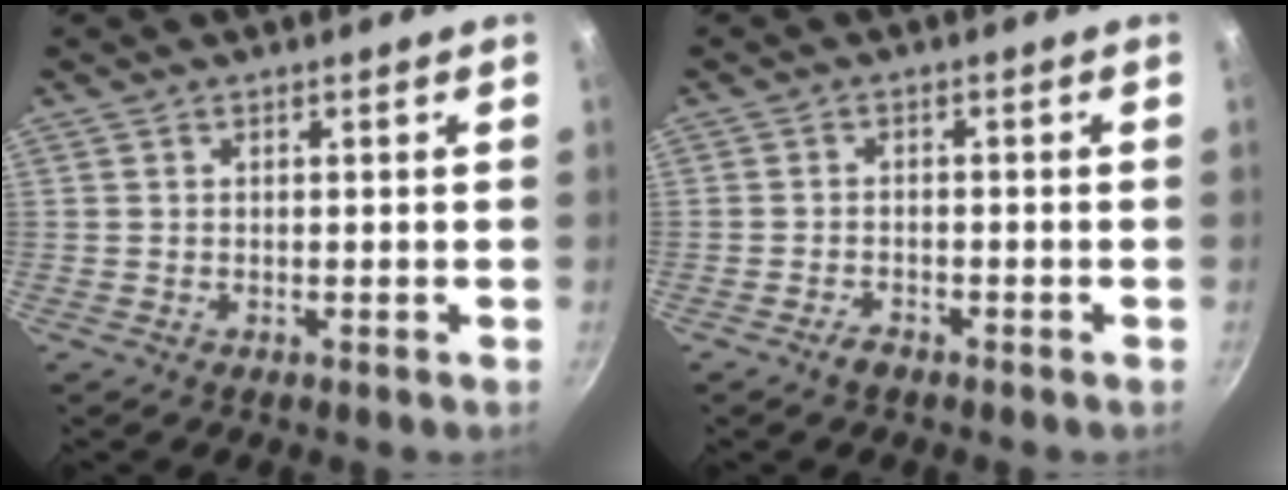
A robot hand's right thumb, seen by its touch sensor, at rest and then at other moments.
{"total": 2.1, "force": [-1.6, 0.9, 1.0], "torque": [-0.019, 0.017, -0.028]}